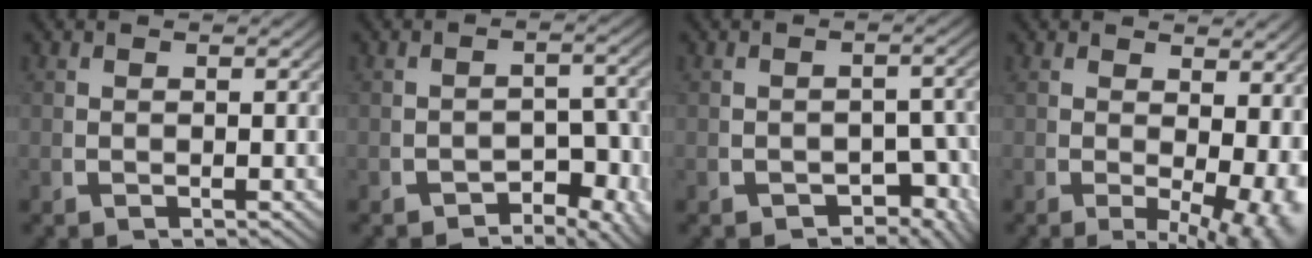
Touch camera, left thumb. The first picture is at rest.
{"total": 4.1, "force": [-2.5, 2.3, 2.3], "torque": [-0.032, -0.016, -0.040]}
{"total": 3.9, "force": [-2.2, 2.3, 2.2], "torque": [-0.028, -0.022, -0.028]}
{"total": 5.9, "force": [-0.7, 3.2, 4.9], "torque": [-0.062, -0.031, 0.001]}